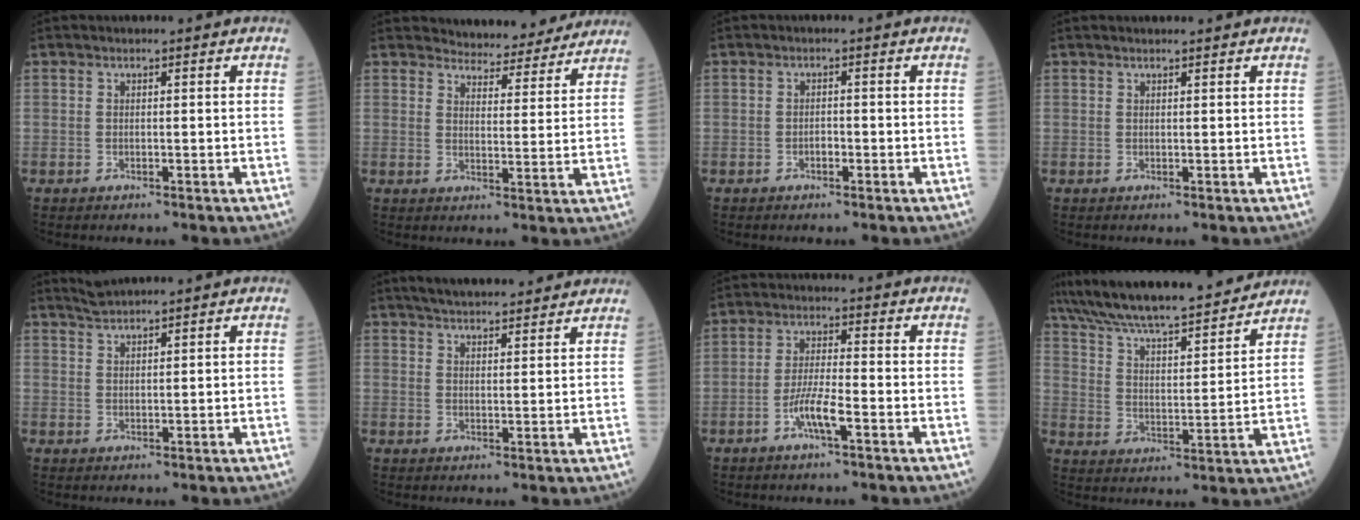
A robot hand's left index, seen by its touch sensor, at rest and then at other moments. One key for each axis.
{"total": 9.2, "fx": 8.9, "fy": 2.0, "fz": 1.3, "tx": -0.010, "ty": -0.007, "tz": 0.105}
{"total": 1.1, "fx": -0.8, "fy": 0.5, "fz": 0.6, "tx": -0.007, "ty": -0.003, "tz": -0.017}
{"total": 2.5, "fx": 2.4, "fy": 0.3, "fz": 0.9, "tx": -0.008, "ty": 0.018, "tz": 0.027}
{"total": 2.1, "fx": 2.0, "fy": -0.7, "fz": 0.3, "tx": -0.008, "ty": 0.008, "tz": 0.050}
{"total": 12.1, "fx": 10.9, "fy": 2.1, "fz": 4.8, "tx": -0.069, "ty": 0.025, "tz": 0.151}
{"total": 5.1, "fx": -2.6, "fy": 0.4, "fz": 4.4, "tx": -0.087, "ty": -0.009, "tz": -0.056}
{"total": 21.3, "fx": 19.1, "fy": 2.4, "fz": 9.2, "tx": -0.161, "ty": 0.009, "tz": 0.290}